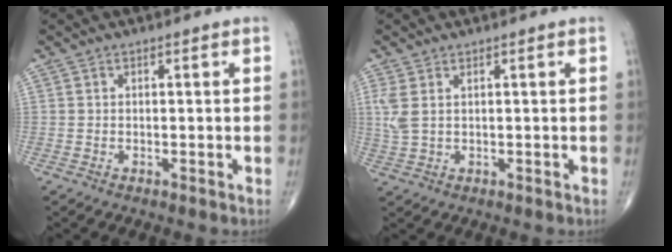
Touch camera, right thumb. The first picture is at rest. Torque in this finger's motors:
{"motor_torque": [0.00, 0.02, 0.29, 0.39, 0.06]}